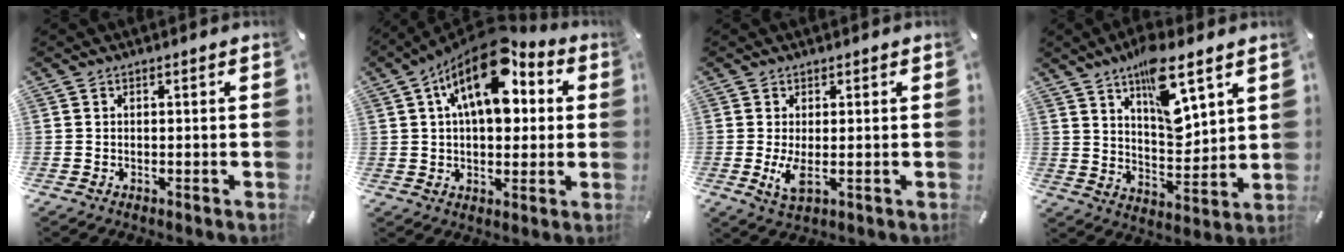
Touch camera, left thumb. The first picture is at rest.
{"total": 16.2, "force": [6.6, 8.9, 11.8], "torque": [-0.191, -0.030, 0.110]}
{"total": 4.8, "force": [0.0, 1.6, 4.6], "torque": [-0.108, -0.013, -0.003]}
{"total": 13.8, "force": [8.4, 5.4, 9.6], "torque": [-0.139, -0.048, 0.141]}